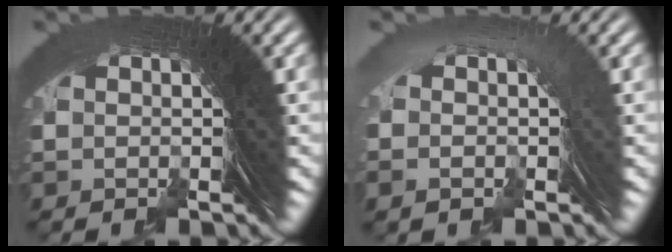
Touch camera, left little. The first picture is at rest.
{"total": 0.6, "force": [-0.3, 0.3, 0.4], "torque": [0.014, 0.013, -0.010]}